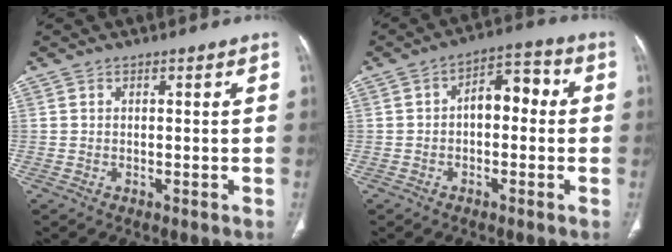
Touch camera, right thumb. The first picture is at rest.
{"total": 7.3, "force": [0.0, 4.4, 5.9], "torque": [-0.065, 0.031, -0.011]}